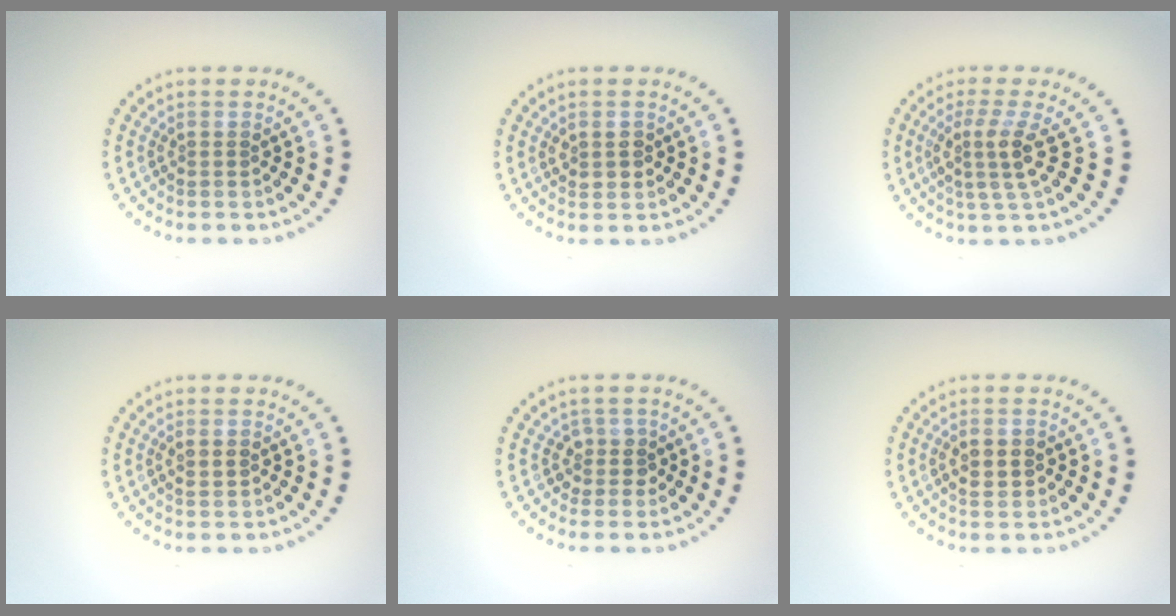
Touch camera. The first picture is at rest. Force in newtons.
{"total": 1.5, "press": 1.4, "slide": 0.4}
{"total": 3.1, "press": 2.3, "slide": 2.0}
{"total": 0.9, "press": 0.9, "slide": 0.2}
{"total": 1.7, "press": 1.3, "slide": 1.0}
{"total": 1.9, "press": 1.9, "slide": 0.1}